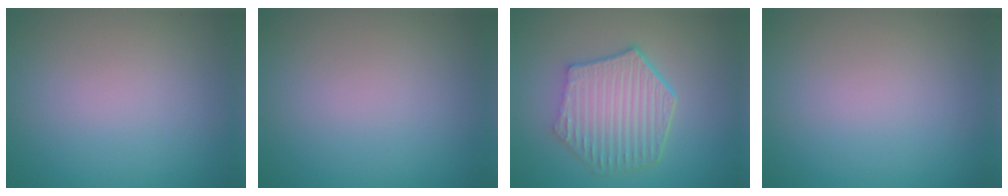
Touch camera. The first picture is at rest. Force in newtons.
{"total": 0.0}
{"total": 6.5, "press": 4.9, "slide": 4.3}
{"total": 0.0}